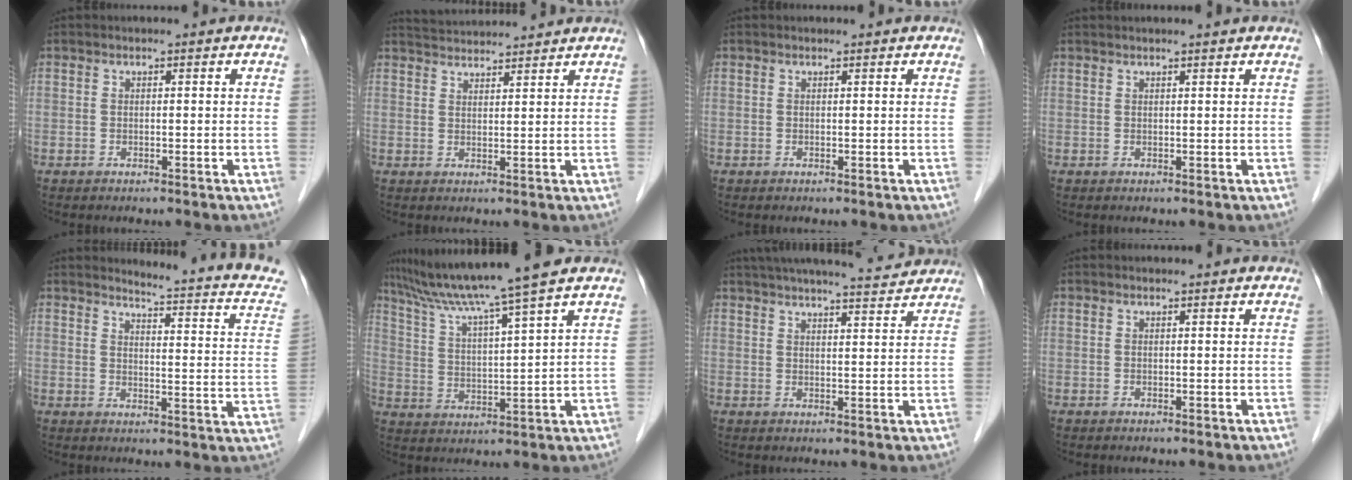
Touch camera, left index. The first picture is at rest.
{"total": 7.4, "force": [7.3, 0.0, 1.4], "torque": [-0.032, 0.033, 0.112]}
{"total": 0.8, "force": [0.8, 0.2, 0.1], "torque": [-0.010, 0.006, 0.011]}
{"total": 2.7, "force": [2.5, -0.3, 0.9], "torque": [-0.011, 0.015, 0.036]}
{"total": 13.8, "force": [13.0, 0.8, 4.7], "torque": [-0.050, -0.070, 0.124]}
{"total": 13.4, "force": [11.1, -1.8, 7.2], "torque": [-0.131, 0.014, 0.186]}
{"total": 15.1, "force": [13.9, 1.3, 5.6], "torque": [-0.090, 0.021, 0.188]}
{"total": 1.2, "force": [1.2, 0.1, 0.1], "torque": [-0.012, 0.007, 0.015]}